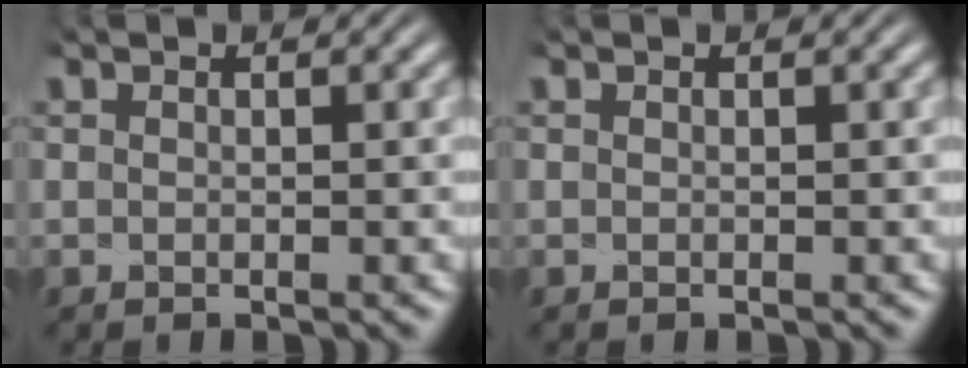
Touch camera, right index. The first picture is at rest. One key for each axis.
{"total": 0.0}